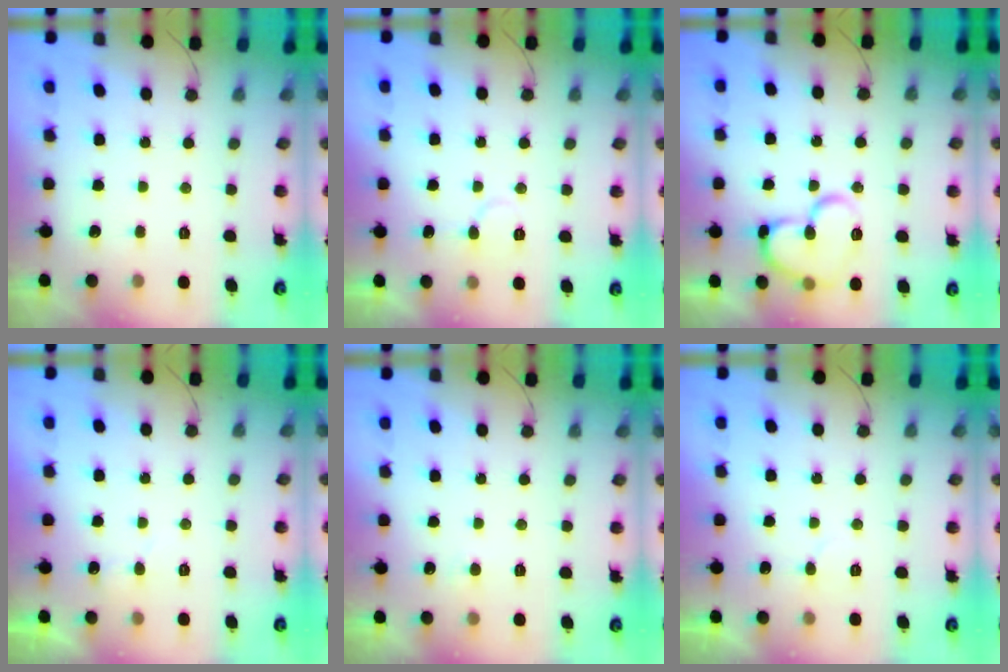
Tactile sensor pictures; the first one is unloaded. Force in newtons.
{"total": 5.9, "press": 5.9, "slide": 0.5}
{"total": 14.9, "press": 14.8, "slide": 2.0}
{"total": 5.2, "press": 5.2, "slide": 0.4}
{"total": 3.7, "press": 3.7, "slide": 0.5}
{"total": 3.3, "press": 3.3, "slide": 0.3}